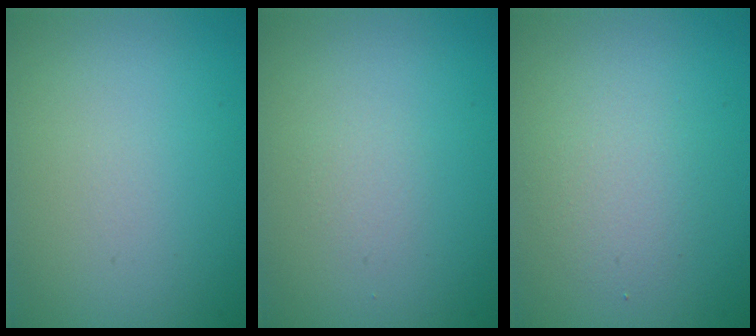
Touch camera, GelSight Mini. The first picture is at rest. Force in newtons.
{"total": 0.7, "press": 0.7, "slide": 0.0}
{"total": 2.0, "press": 2.0, "slide": 0.1}